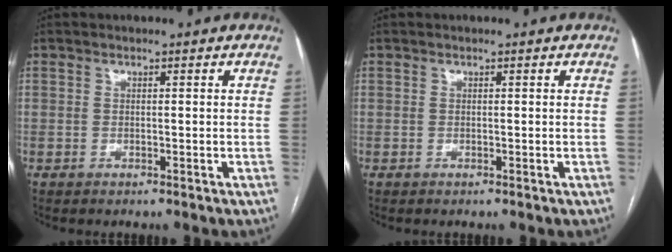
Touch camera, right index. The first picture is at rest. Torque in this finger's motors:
{"motor_torque": [0.00, 0.00, 0.00, 0.00]}